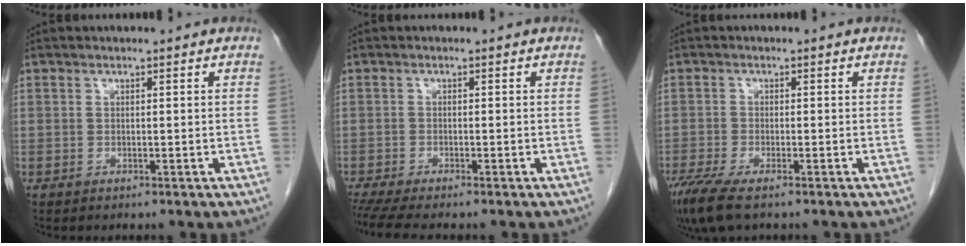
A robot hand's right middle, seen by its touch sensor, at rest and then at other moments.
{"total": 5.4, "force": [-4.7, -0.1, 2.8], "torque": [-0.044, -0.016, -0.080]}
{"total": 5.8, "force": [-4.1, 1.1, 4.0], "torque": [-0.080, -0.018, -0.073]}